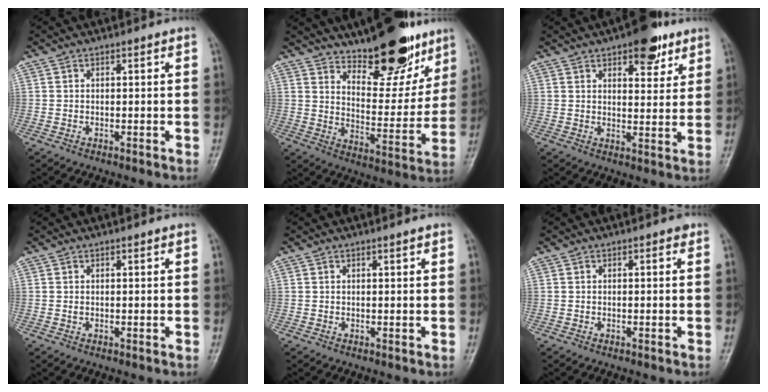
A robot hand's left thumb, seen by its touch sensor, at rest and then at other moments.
{"total": 15.4, "force": [11.4, 5.4, 8.9], "torque": [-0.086, -0.080, 0.183]}
{"total": 8.8, "force": [5.5, 3.9, 5.6], "torque": [-0.044, -0.026, 0.074]}
{"total": 0.0}
{"total": 0.5, "force": [0.5, -0.1, 0.2], "torque": [-0.002, -0.004, 0.008]}
{"total": 0.0}